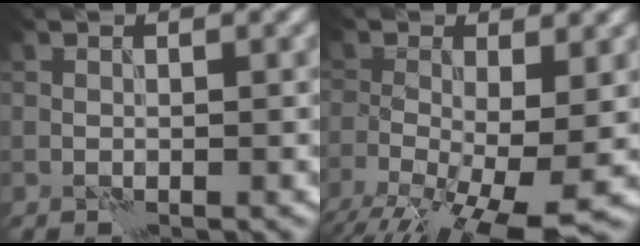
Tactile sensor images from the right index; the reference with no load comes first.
{"total": 9.8, "force": [-4.4, 3.7, 8.0], "torque": [-0.147, -0.032, -0.076]}